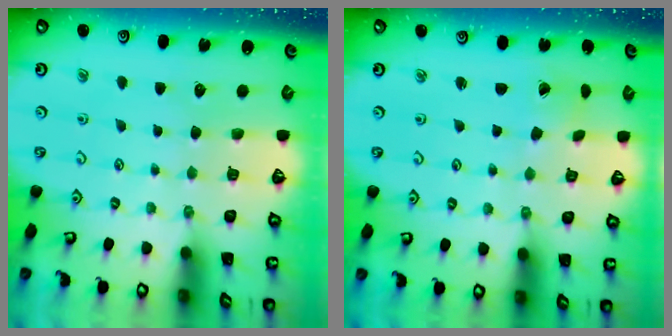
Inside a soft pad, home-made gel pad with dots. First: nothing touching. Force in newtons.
{"total": 0.7, "press": 0.7, "slide": 0.1}